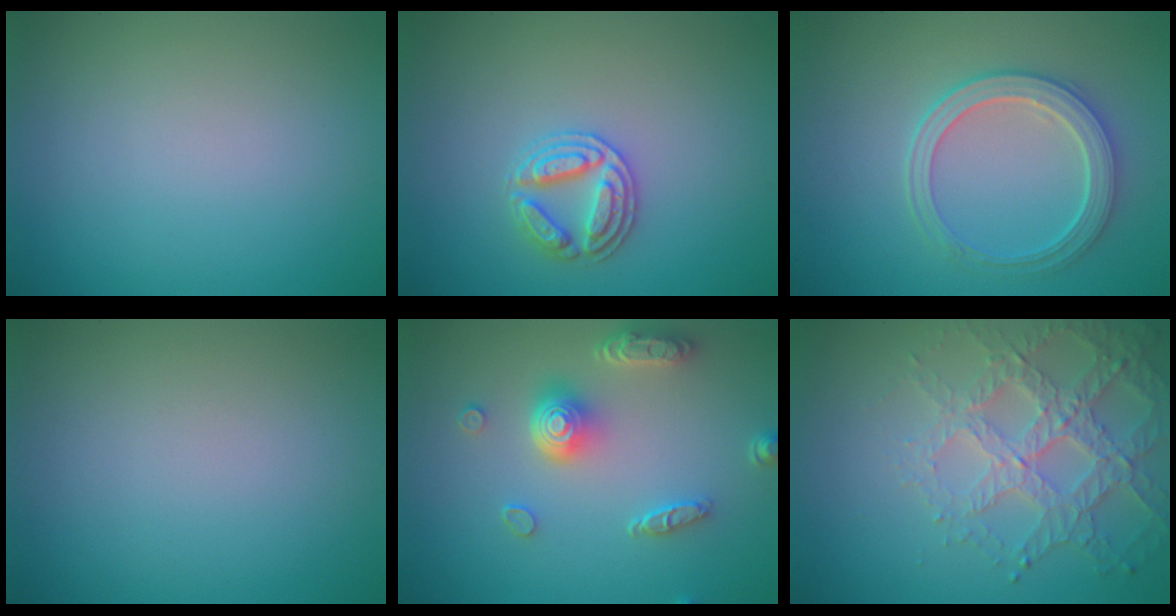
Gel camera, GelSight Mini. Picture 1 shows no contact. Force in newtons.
{"total": 2.8, "press": 2.8, "slide": 0.2}
{"total": 3.7, "press": 3.3, "slide": 1.7}
{"total": 0.0}
{"total": 4.8, "press": 3.7, "slide": 3.0}
{"total": 4.7, "press": 4.2, "slide": 2.2}